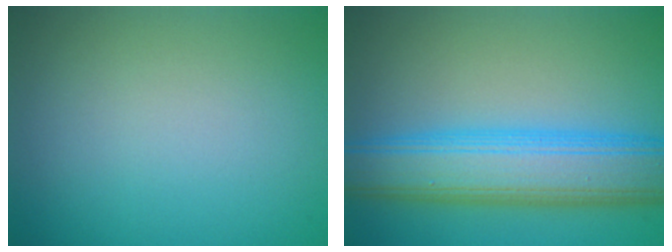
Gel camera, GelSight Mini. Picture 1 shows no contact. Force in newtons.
{"total": 8.7, "press": 8.7, "slide": 0.1}